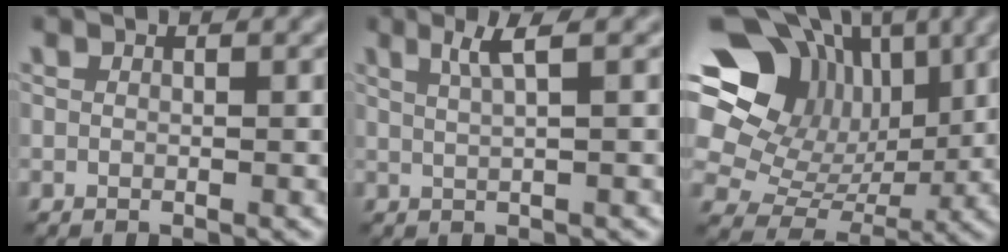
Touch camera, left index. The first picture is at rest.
{"total": 2.6, "force": [1.2, 0.5, 2.2], "torque": [-0.030, 0.003, 0.019]}
{"total": 16.8, "force": [6.3, 13.0, 8.5], "torque": [-0.193, 0.053, 0.119]}